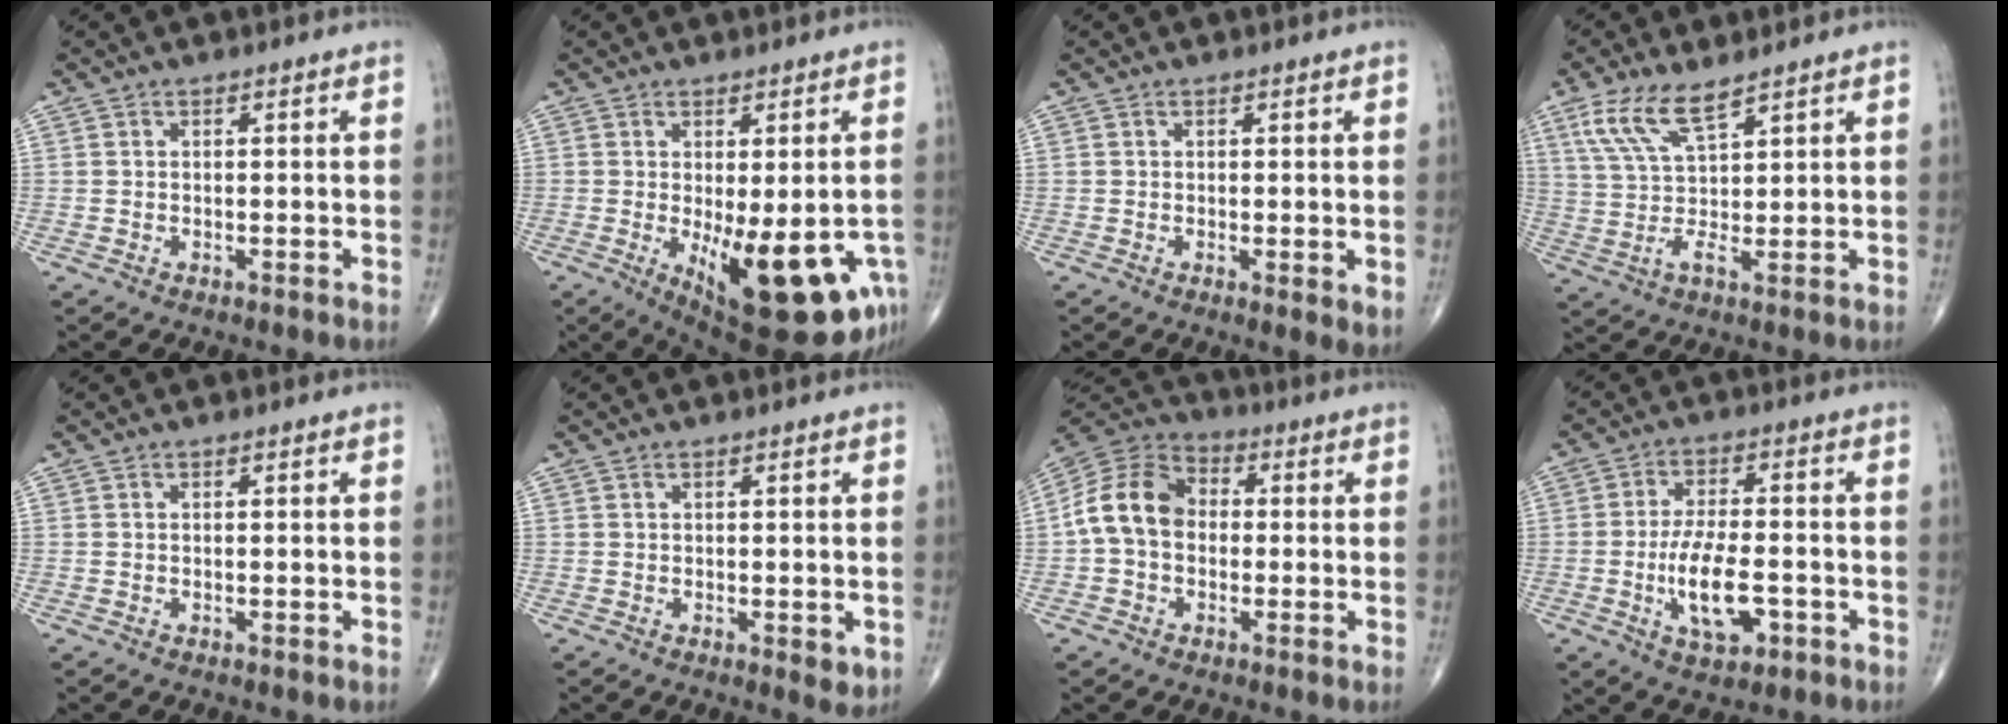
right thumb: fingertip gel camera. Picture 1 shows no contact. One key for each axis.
{"total": 18.4, "fx": -5.9, "fy": 6.9, "fz": 16.1, "tx": -0.184, "ty": -0.022, "tz": -0.062}
{"total": 2.9, "fx": 0.1, "fy": 0.9, "fz": 2.7, "tx": -0.037, "ty": -0.011, "tz": 0.000}
{"total": 7.9, "fx": 5.0, "fy": 2.2, "fz": 5.7, "tx": -0.117, "ty": -0.009, "tz": 0.106}
{"total": 0.0}
{"total": 2.5, "fx": 0.0, "fy": 1.0, "fz": 2.3, "tx": -0.024, "ty": -0.006, "tz": 0.002}
{"total": 11.6, "fx": -0.5, "fy": 8.8, "fz": 7.6, "tx": -0.132, "ty": 0.035, "tz": -0.022}
{"total": 10.2, "fx": -3.0, "fy": 4.4, "fz": 8.7, "tx": -0.151, "ty": 0.009, "tz": -0.050}